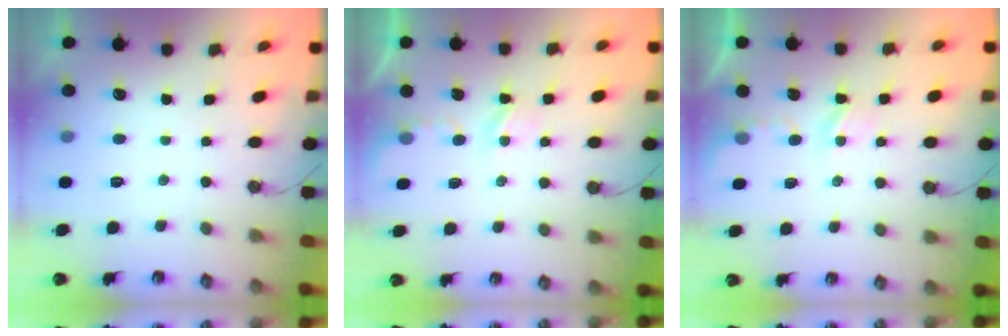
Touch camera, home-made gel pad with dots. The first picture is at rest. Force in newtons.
{"total": 2.7, "press": 2.7, "slide": 0.5}
{"total": 2.7, "press": 2.7, "slide": 0.5}